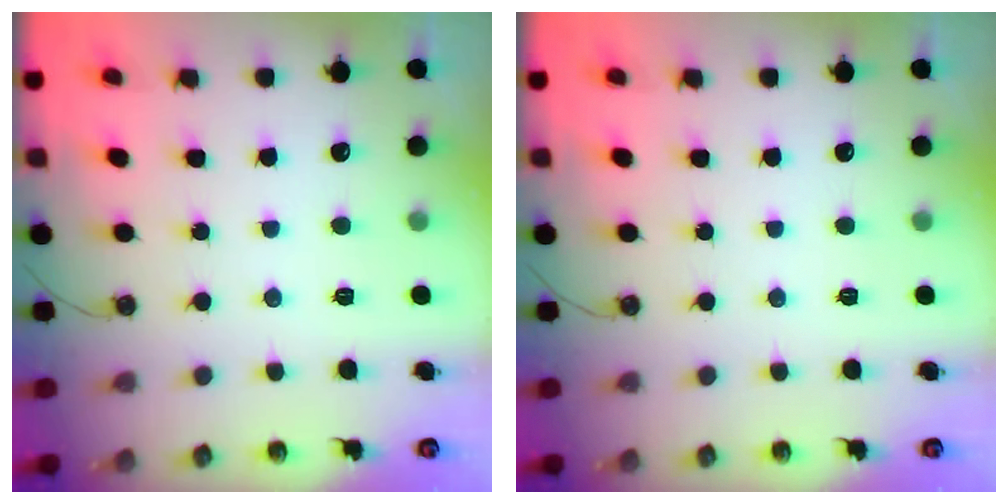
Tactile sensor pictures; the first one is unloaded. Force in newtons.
{"total": 0.0}